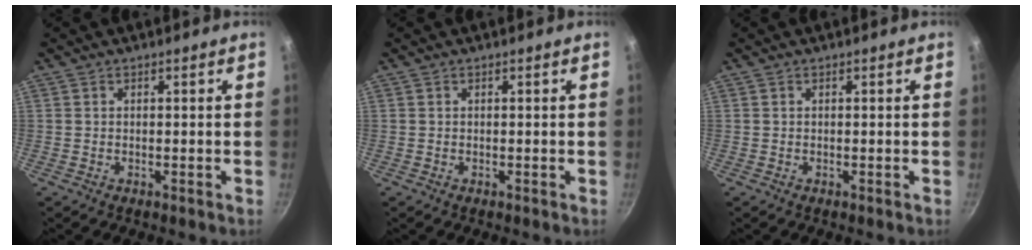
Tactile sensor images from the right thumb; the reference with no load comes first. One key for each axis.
{"total": 0.0}
{"total": 0.0}